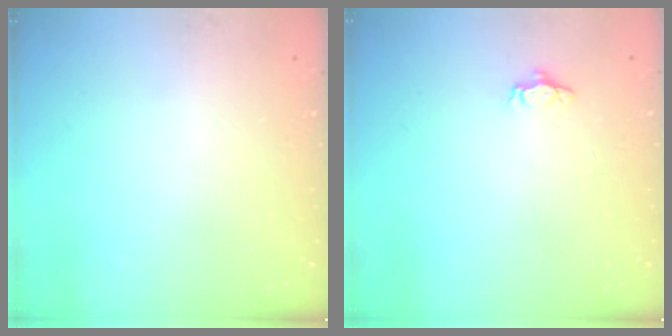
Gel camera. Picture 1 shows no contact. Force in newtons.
{"total": 3.7, "press": 3.7, "slide": 0.6}